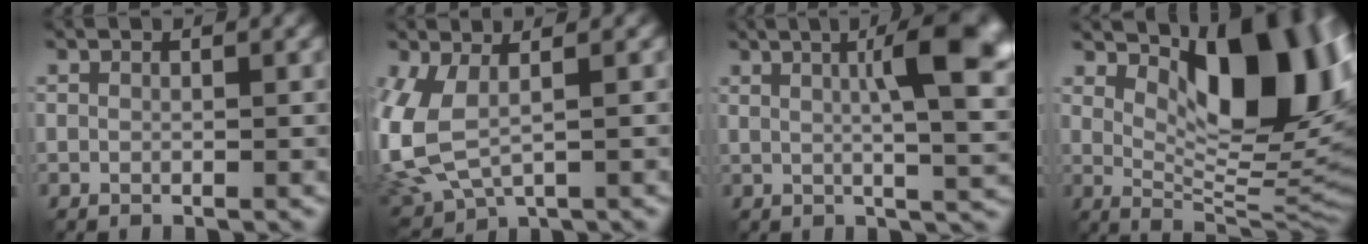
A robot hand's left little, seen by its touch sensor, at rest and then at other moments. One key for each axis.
{"total": 6.6, "fx": -0.2, "fy": 3.7, "fz": 5.5, "tx": -0.148, "ty": -0.009, "tz": -0.004}
{"total": 9.2, "fx": 2.2, "fy": 2.2, "fz": 8.7, "tx": -0.100, "ty": 0.016, "tz": 0.033}
{"total": 12.4, "fx": 4.6, "fy": 5.1, "fz": 10.3, "tx": -0.139, "ty": 0.000, "tz": 0.082}